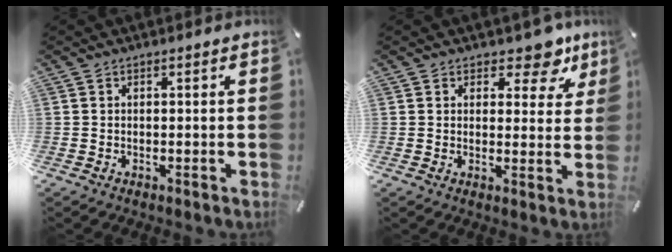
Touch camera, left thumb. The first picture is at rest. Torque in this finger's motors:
{"motor_torque": [0.19, -0.40, 0.25, 0.05, 0.01]}